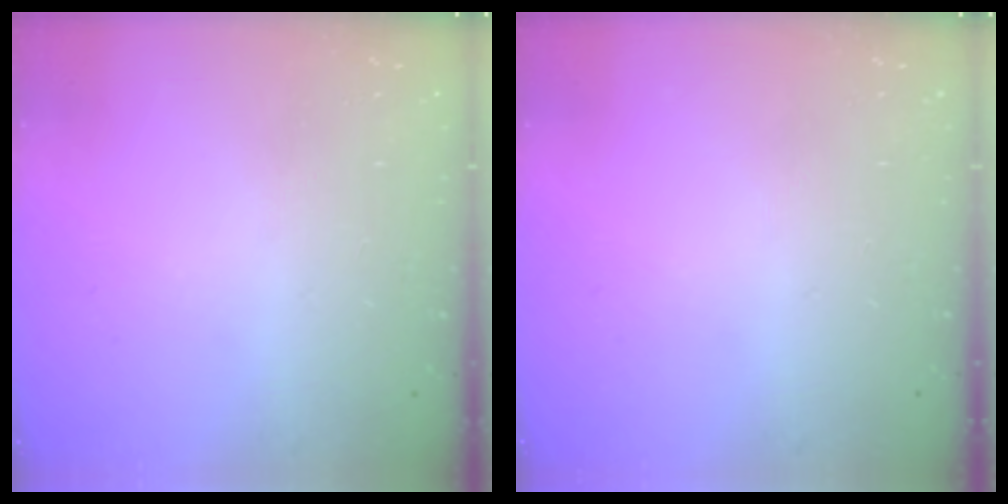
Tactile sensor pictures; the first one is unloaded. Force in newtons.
{"total": 0.0}